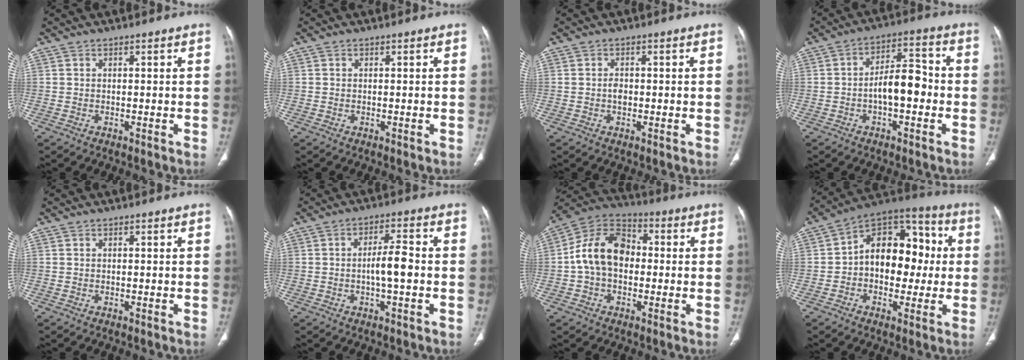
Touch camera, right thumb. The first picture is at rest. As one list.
[{"total": 0.0}, {"total": 1.7, "force": [-0.2, 1.2, 1.2], "torque": [-0.019, 0.003, -0.005]}, {"total": 8.8, "force": [-1.8, 4.3, 7.5], "torque": [-0.111, 0.037, -0.035]}, {"total": 0.0}, {"total": 5.7, "force": [-0.8, 1.5, 5.4], "torque": [-0.098, 0.013, -0.018]}, {"total": 13.3, "force": [-0.2, 9.6, 9.2], "torque": [-0.151, 0.035, -0.016]}, {"total": 16.7, "force": [0.4, 11.4, 12.2], "torque": [-0.131, 0.045, -0.005]}]